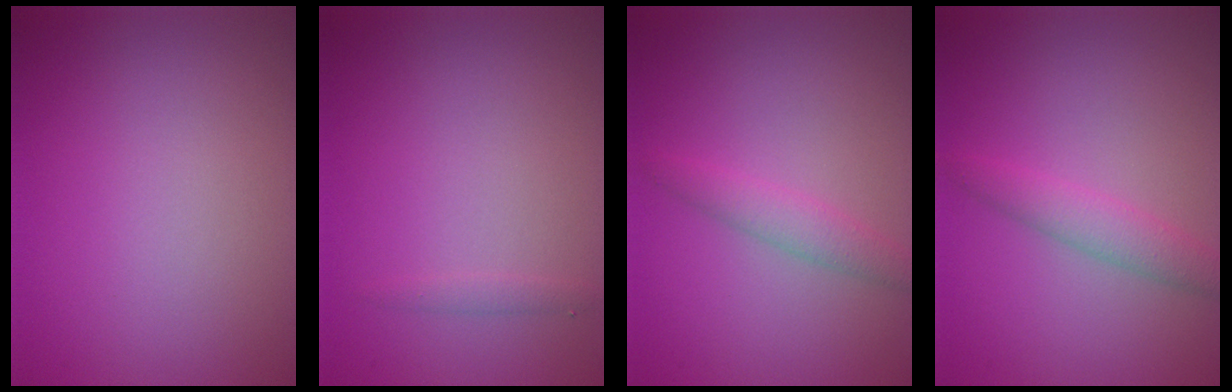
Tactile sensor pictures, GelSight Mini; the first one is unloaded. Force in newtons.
{"total": 0.6, "press": 0.6, "slide": 0.0}
{"total": 1.9, "press": 1.9, "slide": 0.1}
{"total": 2.1, "press": 2.1, "slide": 0.0}